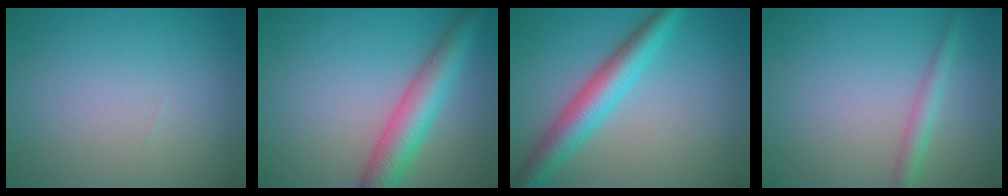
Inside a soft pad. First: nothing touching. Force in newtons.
{"total": 5.4, "press": 5.4, "slide": 0.2}
{"total": 5.3, "press": 5.3, "slide": 0.1}
{"total": 1.9, "press": 1.9, "slide": 0.0}